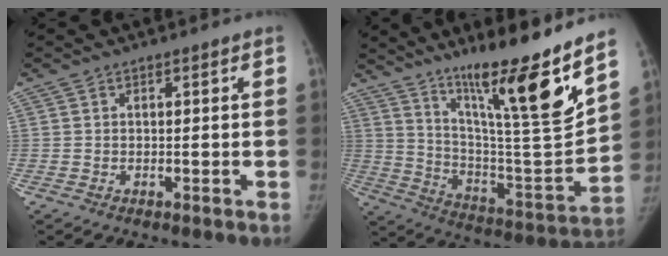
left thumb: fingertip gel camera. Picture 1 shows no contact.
{"total": 23.3, "force": [15.6, 1.7, 17.2], "torque": [-0.242, -0.085, 0.271]}